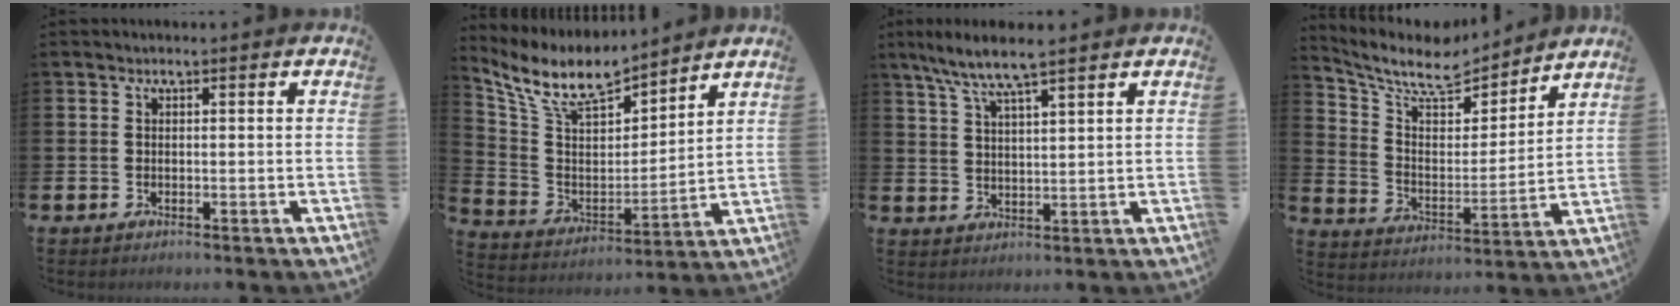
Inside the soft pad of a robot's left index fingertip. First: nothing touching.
{"total": 9.7, "force": [8.5, 3.1, 3.5], "torque": [-0.117, -0.053, 0.151]}
{"total": 6.4, "force": [5.5, 0.4, 3.2], "torque": [-0.084, -0.013, 0.099]}
{"total": 8.8, "force": [7.8, 2.9, 2.9], "torque": [-0.095, -0.055, 0.136]}